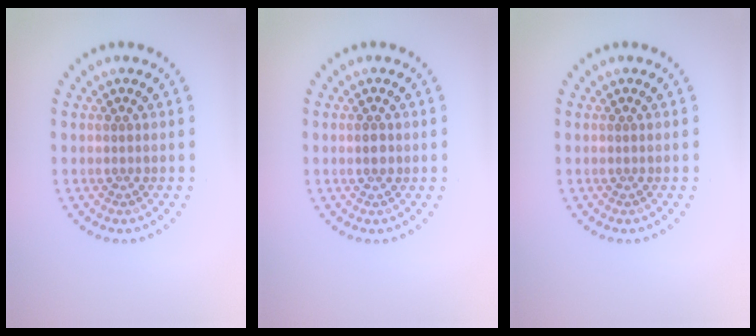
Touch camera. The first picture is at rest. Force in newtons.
{"total": 1.3, "press": 1.3, "slide": 0.0}
{"total": 0.0}